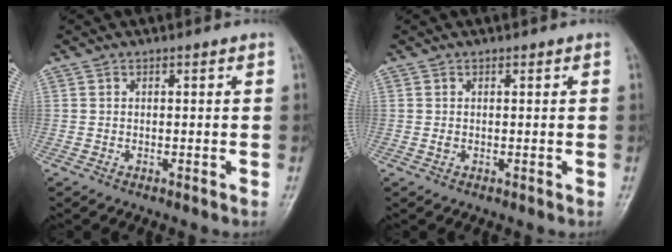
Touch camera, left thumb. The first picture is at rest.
{"total": 0.6, "force": [0.1, 0.5, 0.3], "torque": [-0.003, 0.000, 0.002]}